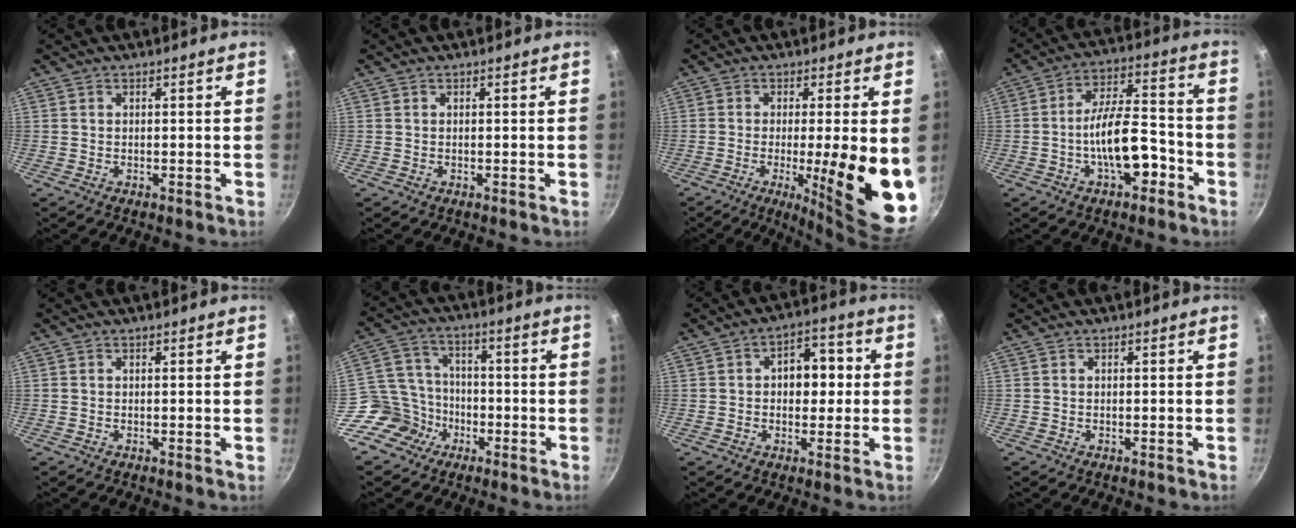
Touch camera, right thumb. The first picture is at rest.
{"total": 0.0}
{"total": 17.0, "force": [-2.5, 3.4, 16.4], "torque": [-0.213, -0.024, -0.029]}
{"total": 12.3, "force": [-4.6, 5.4, 10.1], "torque": [-0.142, 0.049, -0.077]}
{"total": 0.0}
{"total": 9.7, "force": [-4.9, 8.1, 2.3], "torque": [-0.007, 0.051, -0.098]}
{"total": 8.2, "force": [0.6, 5.7, 5.9], "torque": [-0.034, 0.017, 0.002]}
{"total": 0.0}